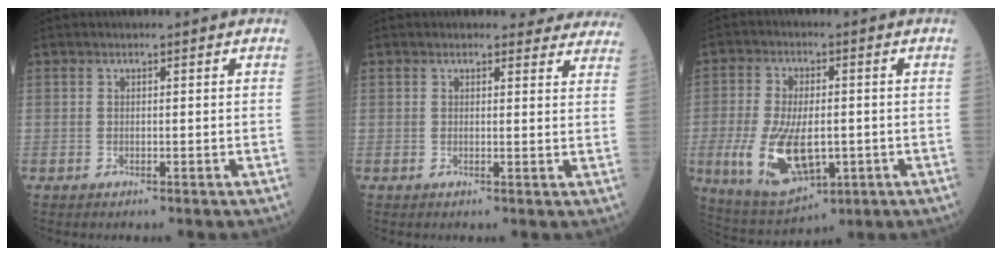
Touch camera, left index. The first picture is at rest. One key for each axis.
{"total": 8.2, "fx": 7.8, "fy": 2.3, "fz": 0.8, "tx": 0.031, "ty": -0.010, "tz": 0.052}
{"total": 12.5, "fx": -2.9, "fy": 6.0, "fz": 10.5, "tx": -0.205, "ty": -0.010, "tz": -0.036}